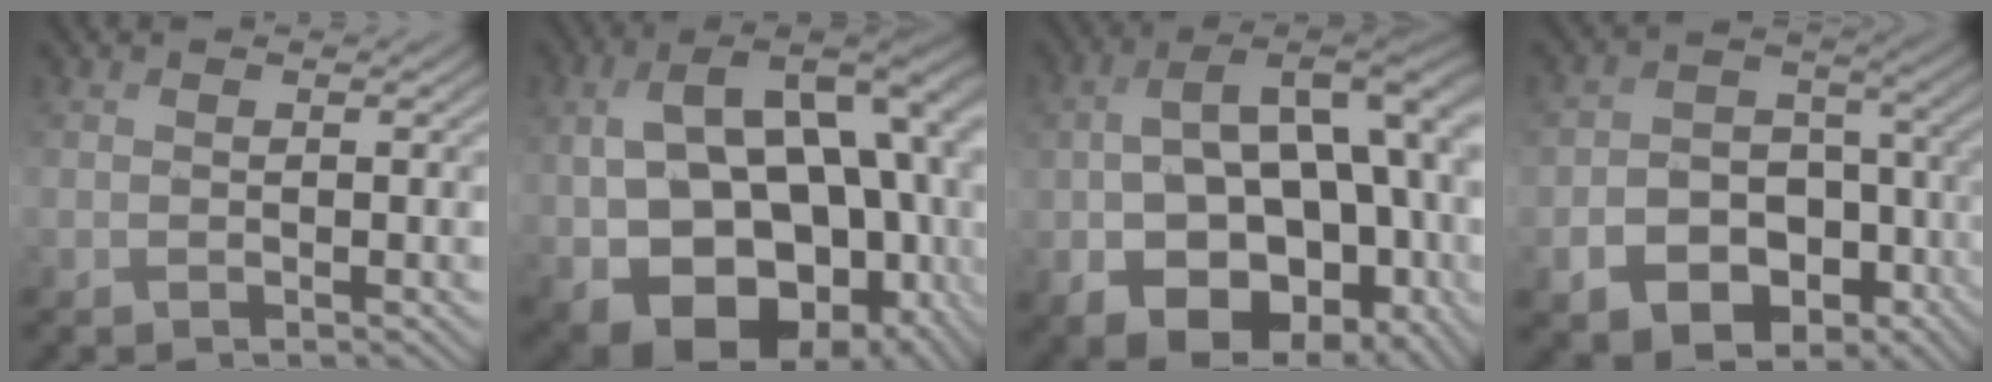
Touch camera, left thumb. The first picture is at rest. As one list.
[{"total": 20.7, "force": [-1.9, 13.9, 15.3], "torque": [-0.265, -0.039, 0.009]}, {"total": 18.0, "force": [-3.3, 11.3, 13.6], "torque": [-0.214, -0.022, -0.033]}, {"total": 13.6, "force": [-6.5, 10.0, 6.6], "torque": [-0.141, -0.031, -0.092]}]